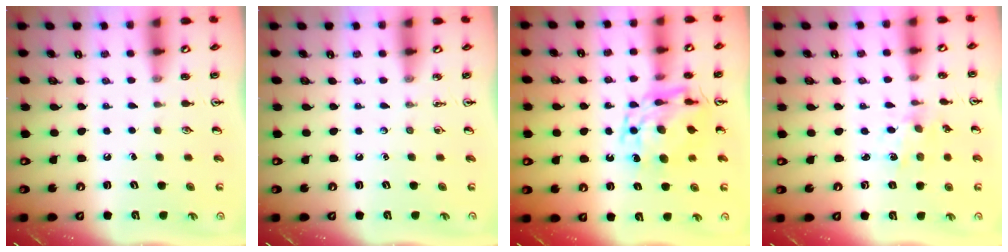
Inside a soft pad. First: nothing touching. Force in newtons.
{"total": 0.0}
{"total": 12.7, "press": 12.6, "slide": 1.6}
{"total": 1.6, "press": 1.6, "slide": 0.1}